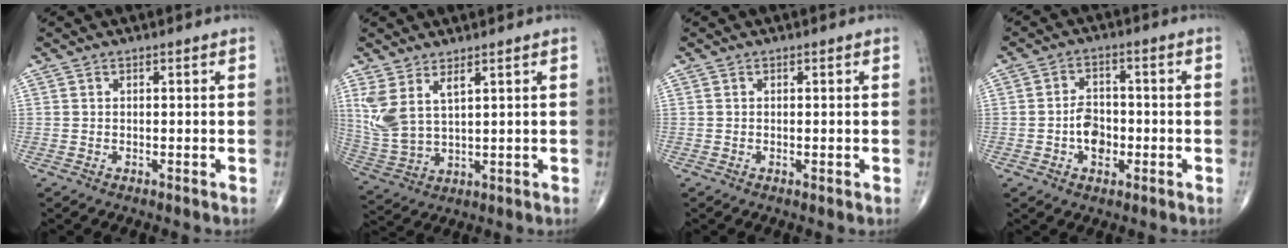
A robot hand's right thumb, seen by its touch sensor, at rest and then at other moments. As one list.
[{"total": 8.1, "force": [3.9, 3.3, 6.2], "torque": [-0.141, -0.019, 0.092]}, {"total": 0.6, "force": [-0.1, 0.1, 0.5], "torque": [-0.008, -0.002, -0.003]}, {"total": 5.9, "force": [-1.4, 4.0, 4.0], "torque": [-0.046, 0.015, -0.028]}]